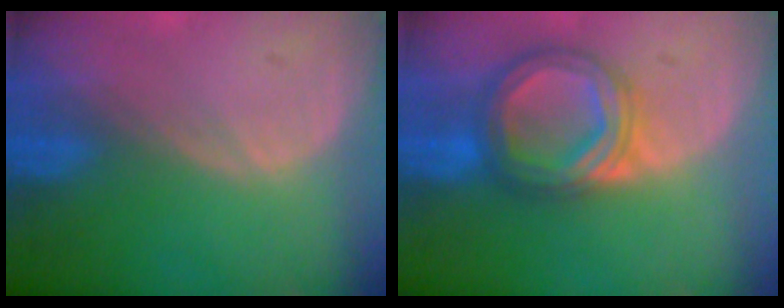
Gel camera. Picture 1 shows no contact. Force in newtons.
{"total": 7.8, "press": 7.8, "slide": 0.5}